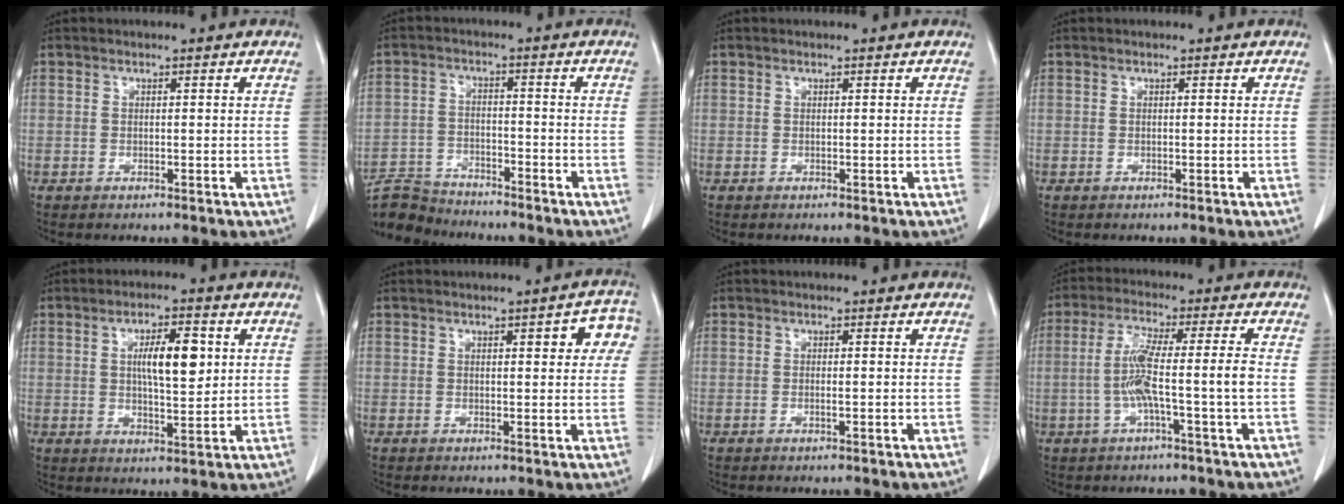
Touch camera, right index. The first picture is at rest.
{"total": 7.4, "force": [-7.2, 1.5, -0.2], "torque": [0.001, -0.002, -0.135]}
{"total": 0.0}
{"total": 0.0}
{"total": 7.7, "force": [1.7, 2.2, 7.2], "torque": [-0.120, 0.005, 0.031]}
{"total": 5.0, "force": [1.6, 1.7, 4.4], "torque": [-0.039, 0.015, 0.012]}
{"total": 0.7, "force": [-0.2, 0.0, 0.6], "torque": [-0.012, 0.000, -0.004]}
{"total": 7.5, "force": [-1.4, -0.8, 7.4], "torque": [-0.147, 0.011, -0.025]}